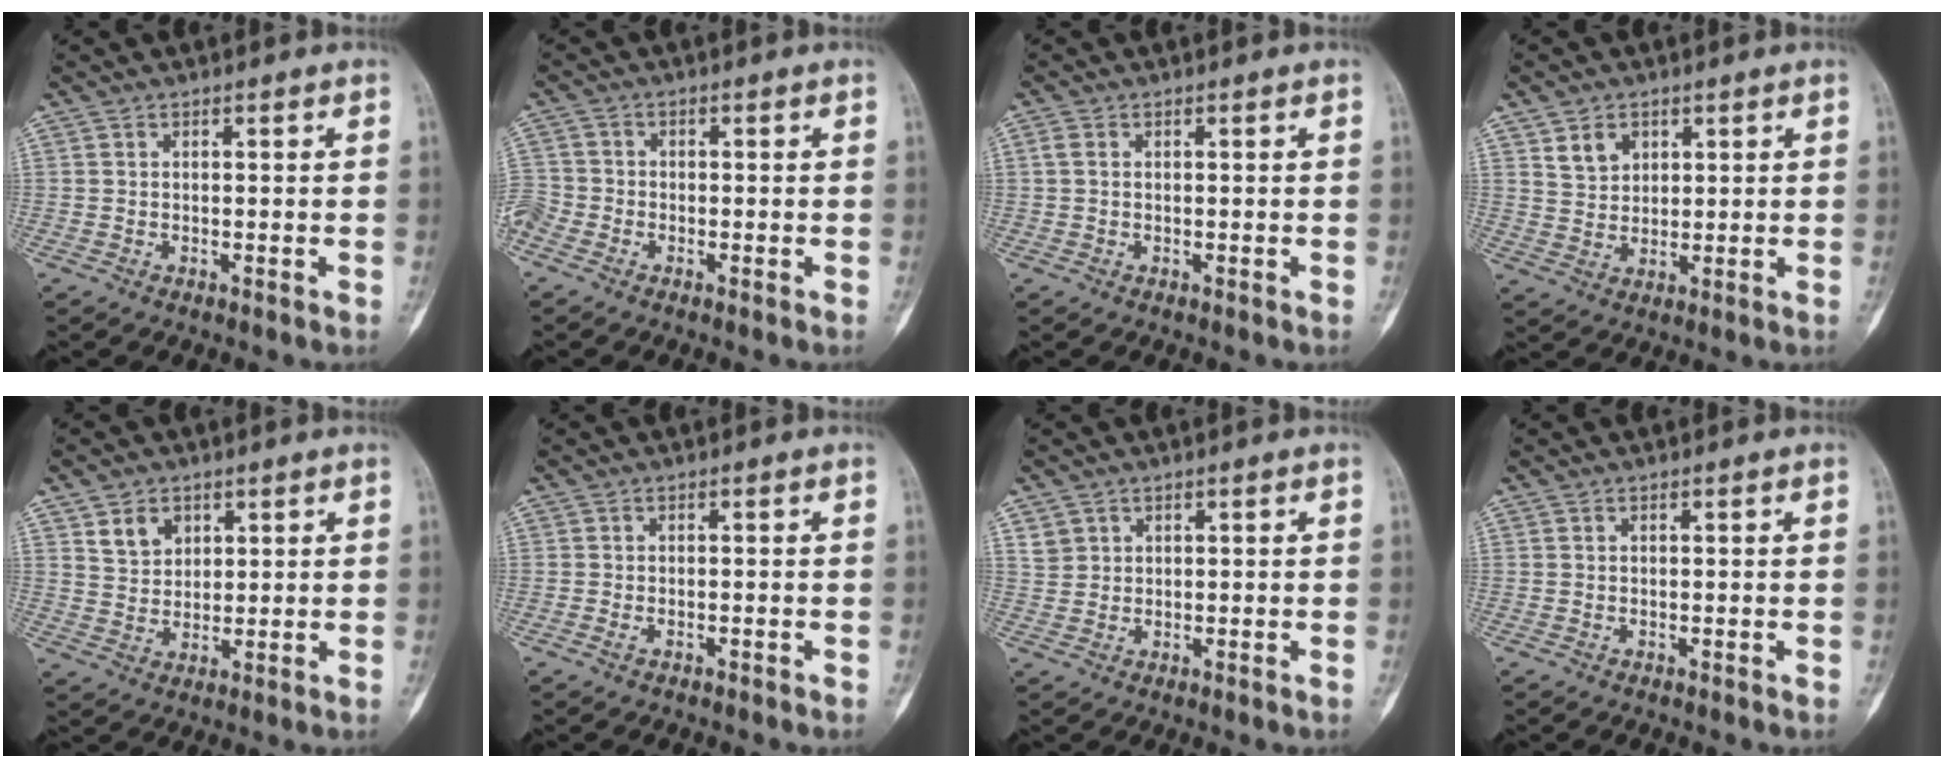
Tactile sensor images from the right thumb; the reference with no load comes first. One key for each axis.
{"total": 5.5, "fx": -2.9, "fy": 4.1, "fz": 2.1, "tx": -0.061, "ty": 0.008, "tz": -0.062}
{"total": 1.5, "fx": 0.2, "fy": 1.1, "fz": 1.0, "tx": -0.025, "ty": 0.004, "tz": 0.004}
{"total": 5.0, "fx": 2.5, "fy": 3.6, "fz": 2.2, "tx": -0.021, "ty": -0.018, "tz": 0.052}
{"total": 5.5, "fx": 2.8, "fy": 4.1, "fz": 2.4, "tx": -0.021, "ty": -0.020, "tz": 0.056}
{"total": 1.0, "fx": -0.5, "fy": 0.5, "fz": 0.6, "tx": -0.014, "ty": 0.005, "tz": -0.008}
{"total": 2.1, "fx": 1.1, "fy": 1.8, "fz": 0.4, "tx": 0.004, "ty": -0.003, "tz": 0.020}
{"total": 0.0}